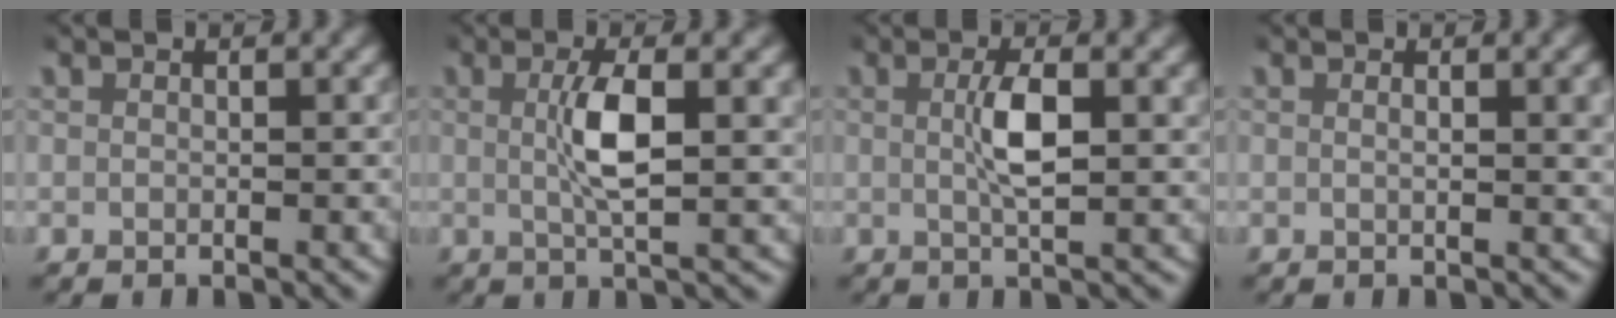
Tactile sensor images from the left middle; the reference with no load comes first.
{"total": 4.3, "force": [0.7, 0.7, 4.2], "torque": [-0.080, -0.003, 0.014]}
{"total": 3.2, "force": [0.4, 0.5, 3.1], "torque": [-0.063, -0.004, 0.009]}
{"total": 1.1, "force": [0.3, 0.0, 1.1], "torque": [-0.015, -0.003, 0.005]}